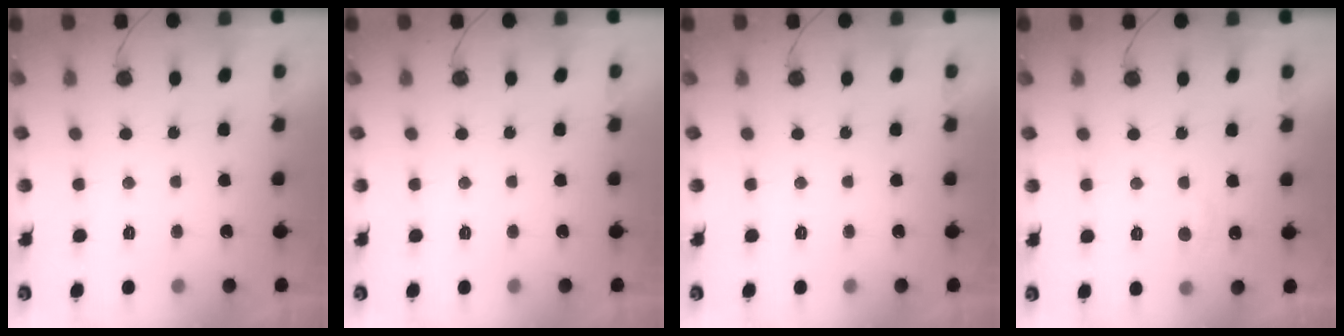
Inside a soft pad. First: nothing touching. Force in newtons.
{"total": 0.0}
{"total": 0.0}
{"total": 4.1, "press": 4.1, "slide": 0.5}